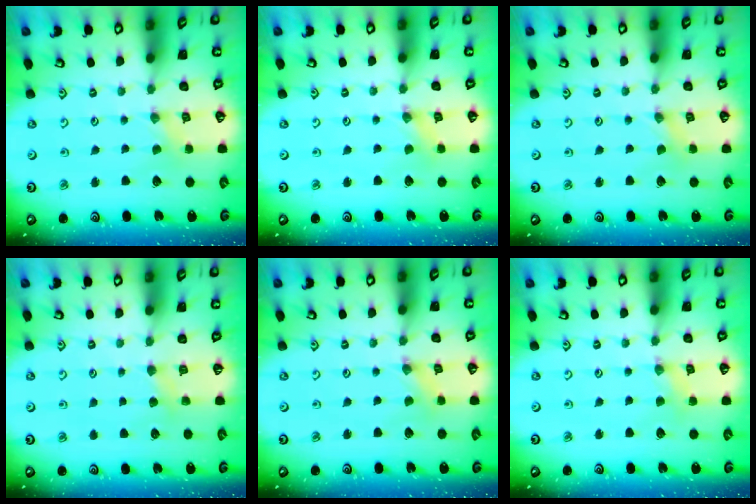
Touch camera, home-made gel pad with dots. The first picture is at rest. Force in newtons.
{"total": 0.0}
{"total": 0.0}
{"total": 2.9, "press": 2.9, "slide": 0.5}
{"total": 0.0}
{"total": 2.0, "press": 1.9, "slide": 0.3}